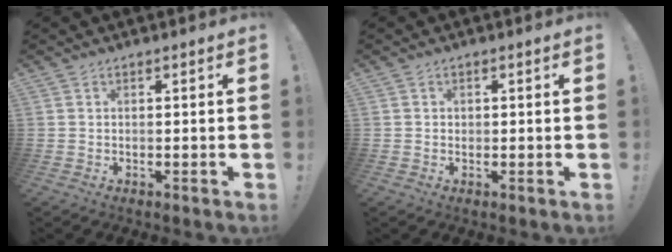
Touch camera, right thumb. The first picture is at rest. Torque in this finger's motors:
{"motor_torque": [0.01, -0.14, -0.07, 0.20, 0.00]}